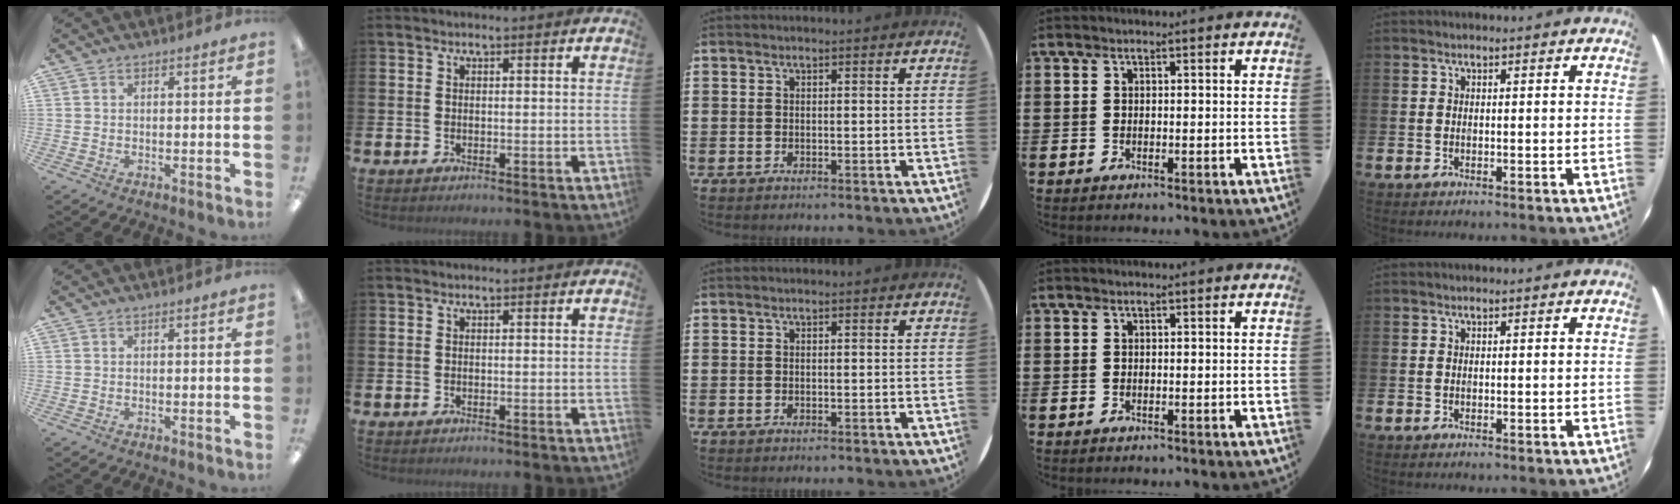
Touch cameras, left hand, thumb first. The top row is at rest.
{}